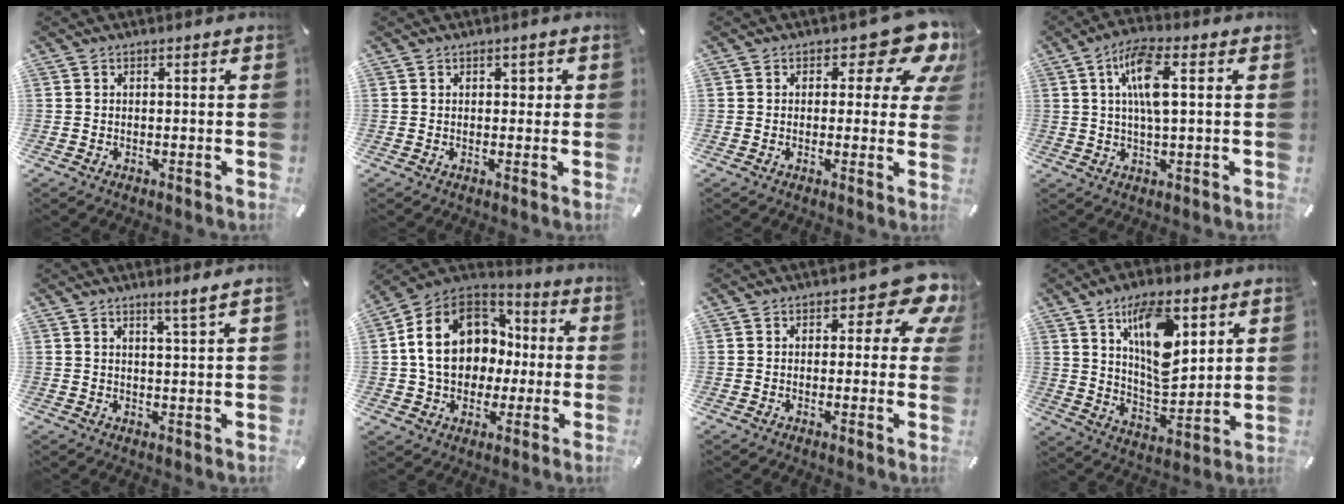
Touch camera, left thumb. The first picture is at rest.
{"total": 1.5, "force": [0.4, 1.1, 1.0], "torque": [-0.003, 0.000, 0.002]}
{"total": 11.4, "force": [5.5, 5.5, 8.4], "torque": [-0.096, -0.038, 0.091]}
{"total": 9.1, "force": [2.1, 2.9, 8.4], "torque": [-0.161, 0.004, 0.032]}
{"total": 3.2, "force": [2.5, -0.5, 1.9], "torque": [-0.041, -0.011, 0.043]}
{"total": 18.3, "force": [1.0, 14.9, 10.5], "torque": [-0.204, 0.018, 0.023]}
{"total": 9.4, "force": [4.3, 4.9, 6.7], "torque": [-0.077, -0.024, 0.072]}
{"total": 16.1, "force": [8.1, 8.0, 11.3], "torque": [-0.192, -0.029, 0.136]}